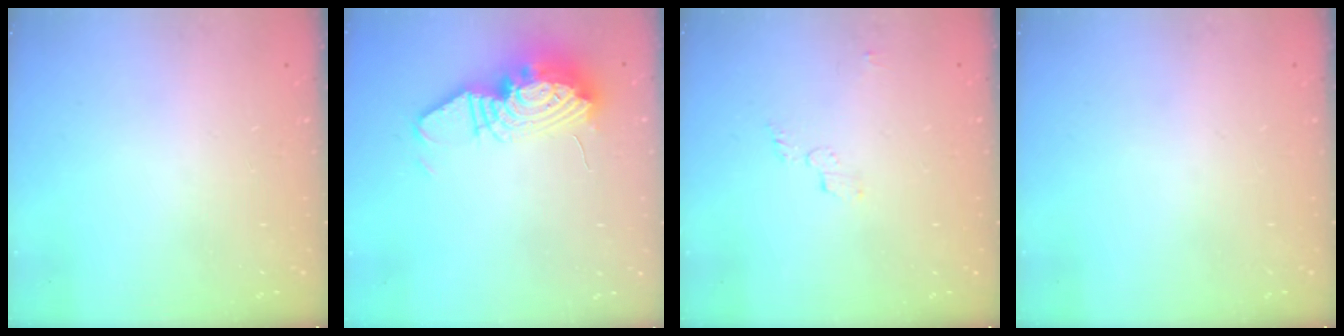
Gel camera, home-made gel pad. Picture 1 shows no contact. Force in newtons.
{"total": 14.7, "press": 14.6, "slide": 1.3}
{"total": 3.5, "press": 3.5, "slide": 0.1}
{"total": 0.0}